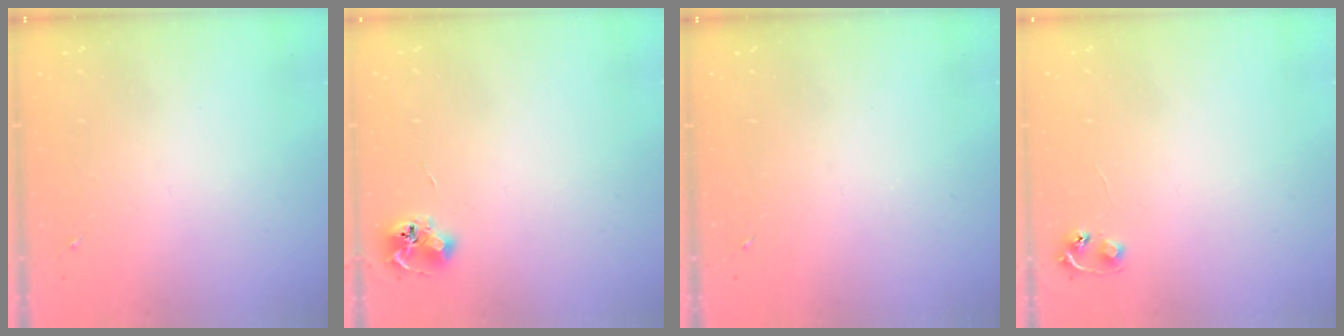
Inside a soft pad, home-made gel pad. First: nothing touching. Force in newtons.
{"total": 6.8, "press": 6.8, "slide": 0.9}
{"total": 0.0}
{"total": 4.8, "press": 4.7, "slide": 0.5}